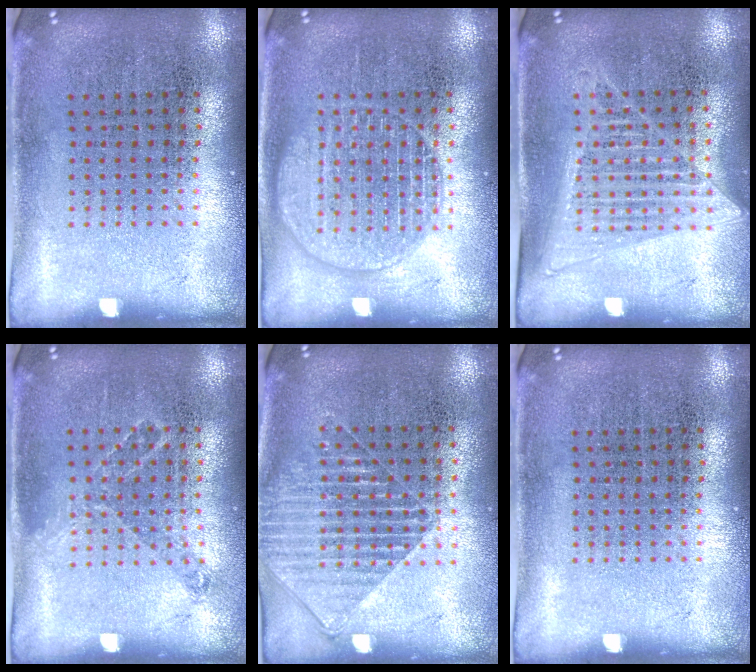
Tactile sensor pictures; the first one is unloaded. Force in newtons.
{"total": 3.0, "press": 2.9, "slide": 0.4}
{"total": 1.4, "press": 1.2, "slide": 0.6}
{"total": 0.8, "press": 0.8, "slide": 0.3}
{"total": 1.5, "press": 1.3, "slide": 0.8}
{"total": 0.0}